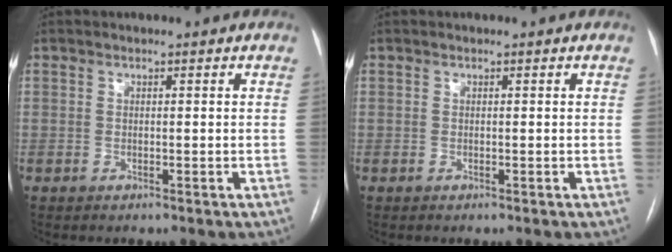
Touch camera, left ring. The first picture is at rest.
{"total": 0.0}